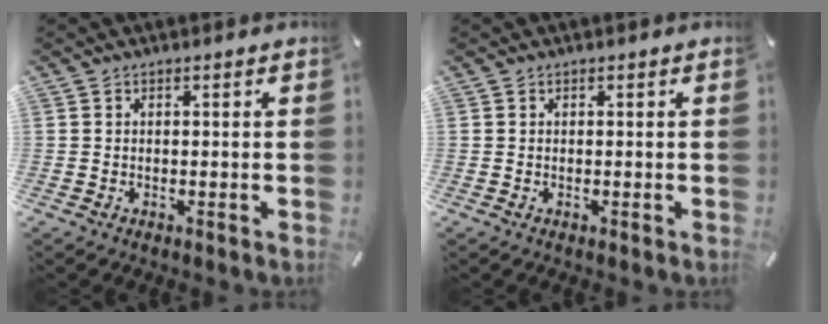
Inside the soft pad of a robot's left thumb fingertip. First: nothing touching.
{"total": 0.0}